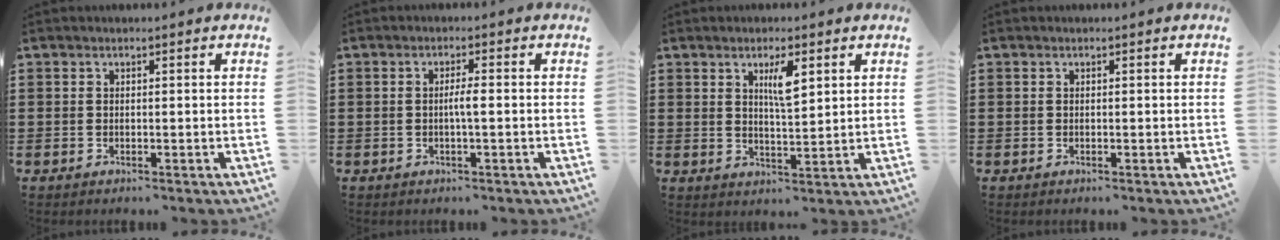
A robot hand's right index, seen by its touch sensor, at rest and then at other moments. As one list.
[{"total": 2.1, "force": [-0.3, 0.1, 2.1], "torque": [-0.038, -0.003, -0.006]}, {"total": 4.5, "force": [2.1, 1.2, 3.8], "torque": [-0.065, 0.001, 0.030]}, {"total": 0.0}]